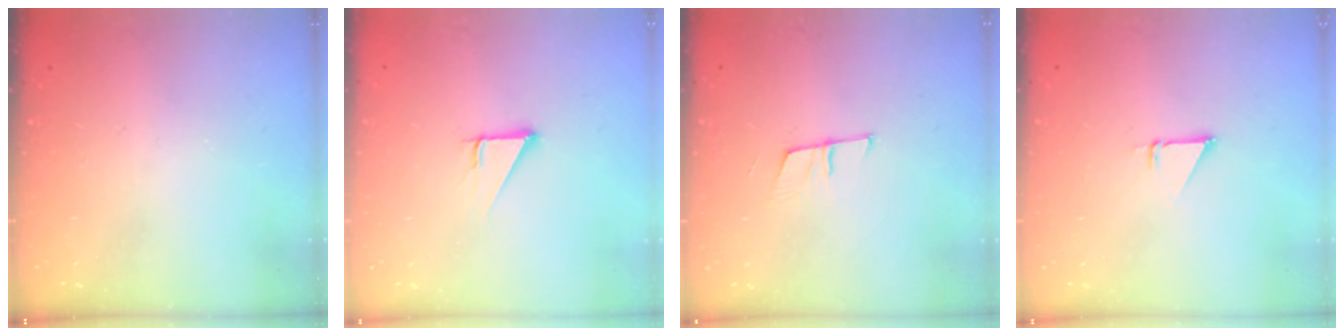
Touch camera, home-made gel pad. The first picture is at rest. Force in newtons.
{"total": 2.9, "press": 2.9, "slide": 0.1}
{"total": 6.0, "press": 5.4, "slide": 2.5}
{"total": 1.5, "press": 1.5, "slide": 0.1}